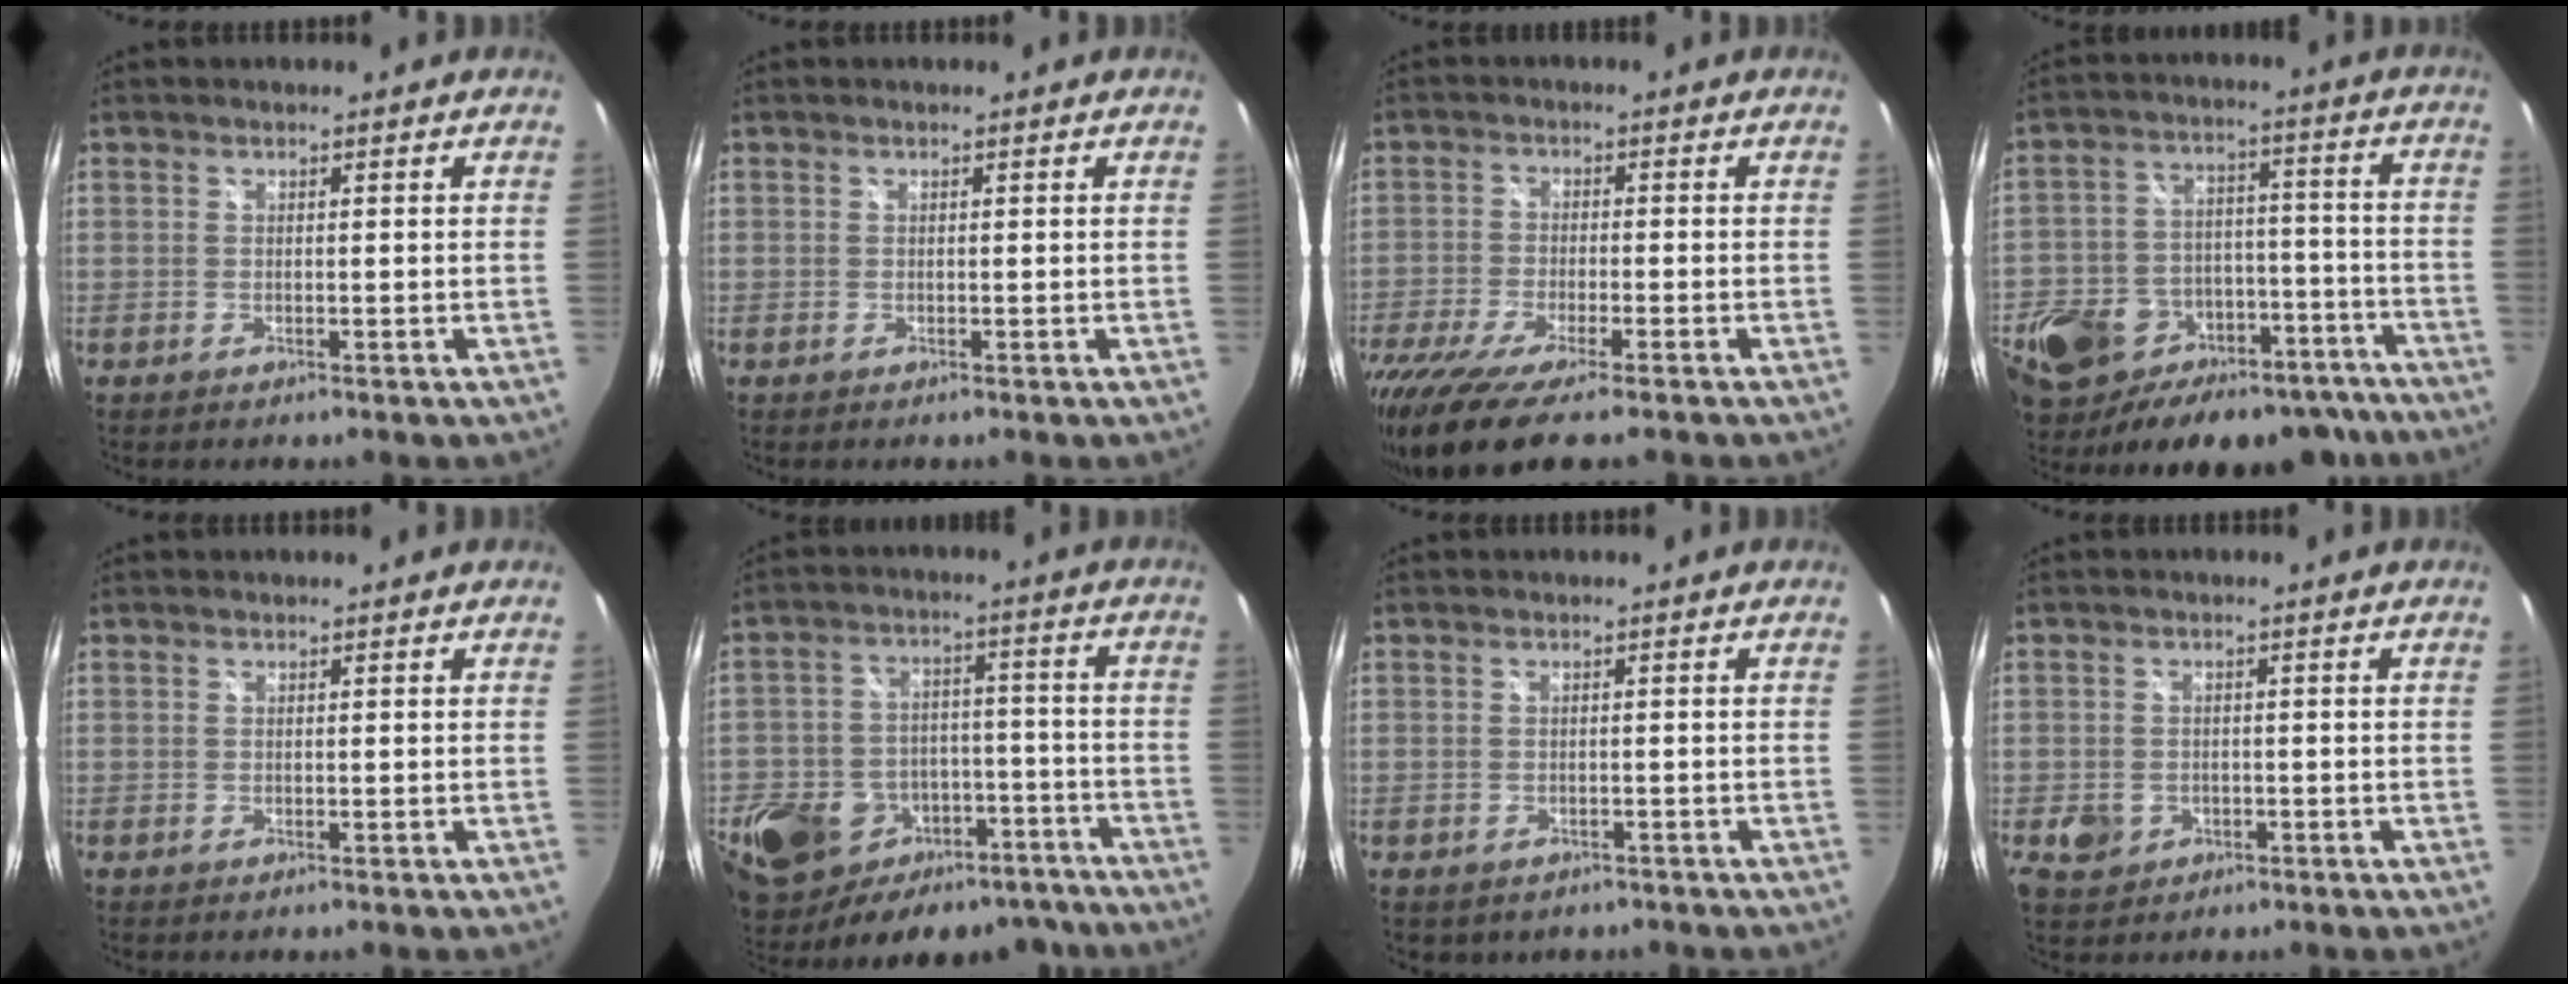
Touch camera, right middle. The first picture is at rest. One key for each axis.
{"total": 0.0}
{"total": 14.9, "fx": -11.1, "fy": 2.9, "fz": 9.4, "tx": -0.203, "ty": -0.057, "tz": -0.192}
{"total": 30.3, "fx": -18.9, "fy": 18.2, "fz": 15.2, "tx": -0.340, "ty": 0.006, "tz": -0.244}
{"total": 0.0}
{"total": 27.0, "fx": -15.3, "fy": 18.1, "fz": 12.9, "tx": -0.312, "ty": 0.010, "tz": -0.192}
{"total": 2.7, "fx": -1.6, "fy": 2.0, "fz": 1.0, "tx": -0.023, "ty": -0.007, "tz": -0.015}
{"total": 4.4, "fx": -1.6, "fy": 3.7, "fz": 1.6, "tx": -0.044, "ty": 0.000, "tz": -0.020}